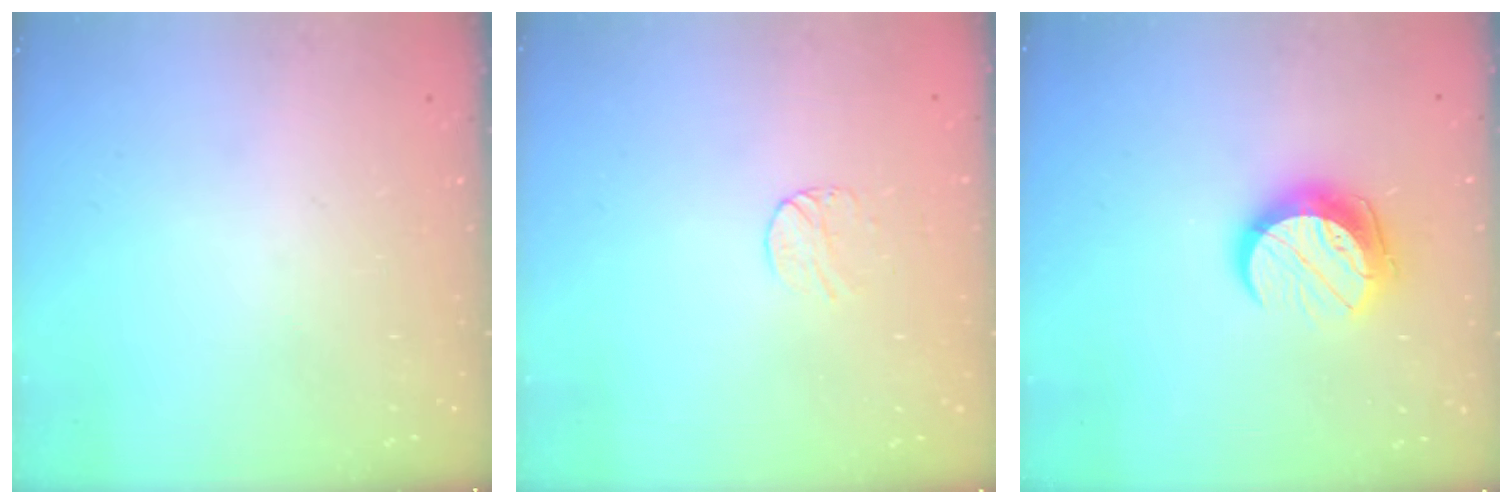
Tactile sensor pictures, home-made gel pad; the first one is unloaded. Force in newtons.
{"total": 6.1, "press": 6.1, "slide": 0.5}
{"total": 11.1, "press": 11.1, "slide": 0.7}